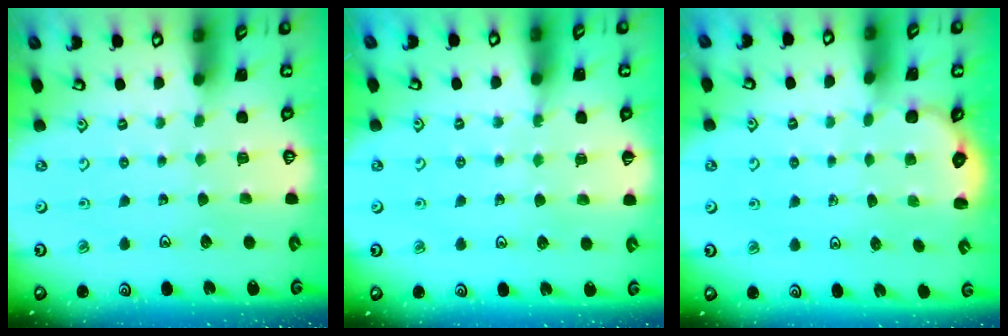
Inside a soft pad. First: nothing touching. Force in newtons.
{"total": 6.7, "press": 6.4, "slide": 1.8}
{"total": 1.5, "press": 1.2, "slide": 0.9}